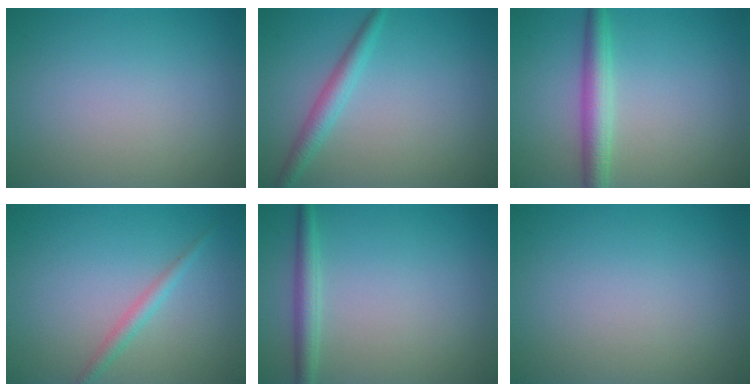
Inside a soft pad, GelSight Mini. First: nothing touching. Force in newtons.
{"total": 2.3, "press": 2.3, "slide": 0.1}
{"total": 3.3, "press": 3.3, "slide": 0.1}
{"total": 1.5, "press": 1.5, "slide": 0.1}
{"total": 2.2, "press": 2.2, "slide": 0.1}
{"total": 0.0}